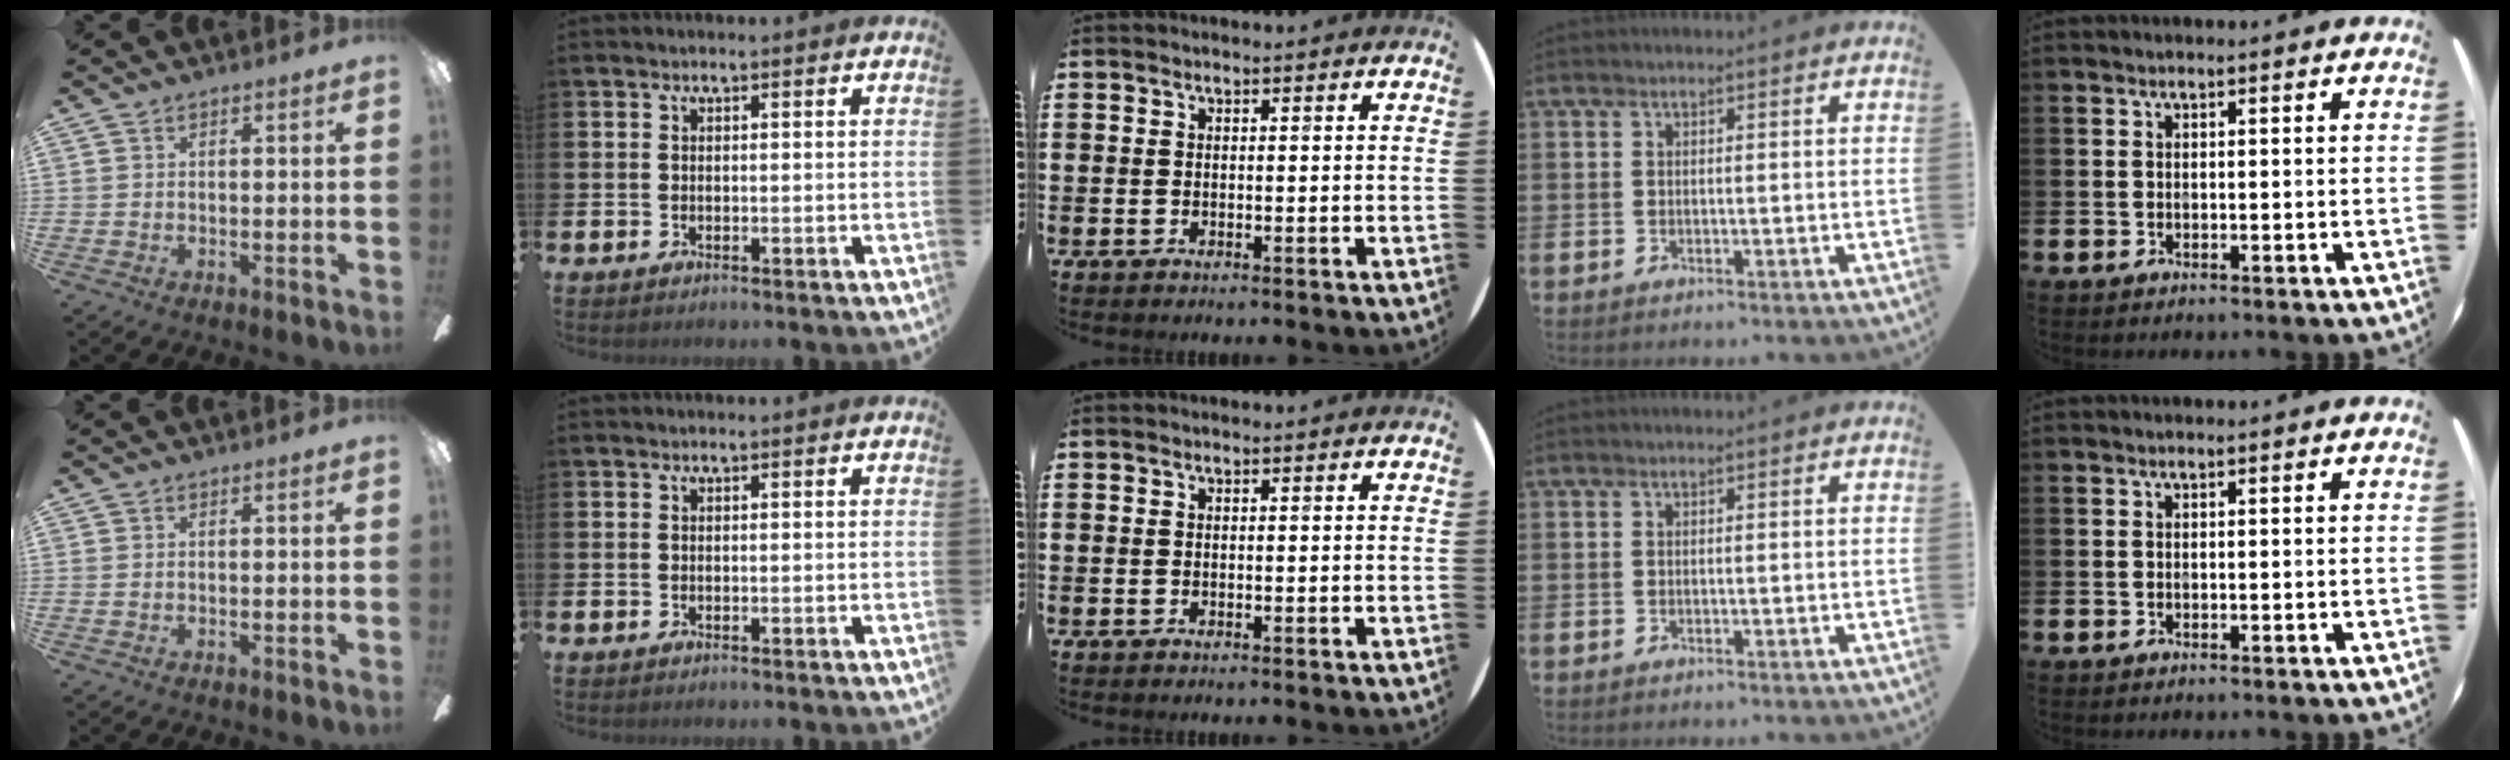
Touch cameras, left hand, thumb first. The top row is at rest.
{}